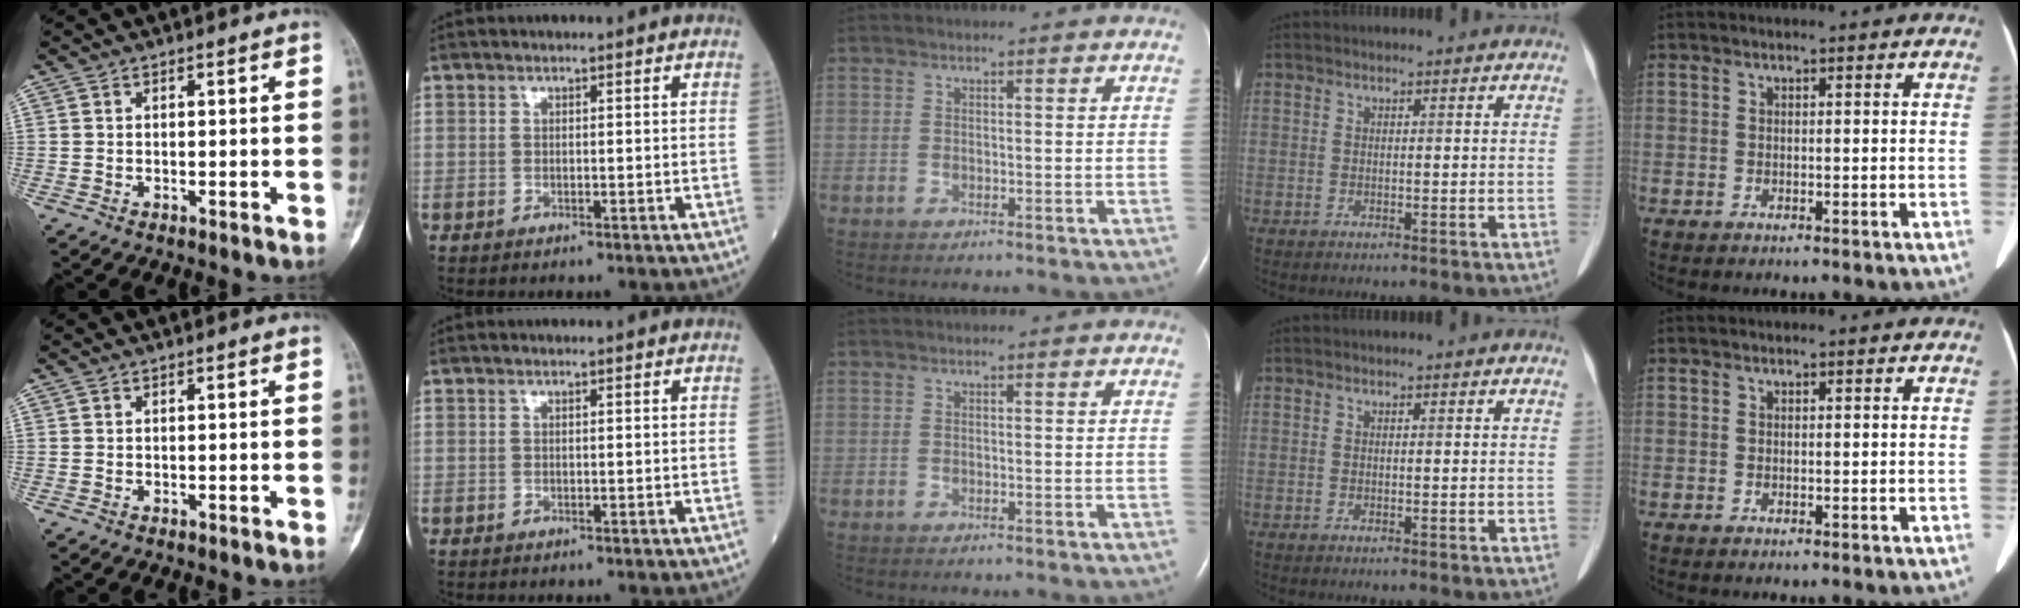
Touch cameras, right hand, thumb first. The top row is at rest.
{}